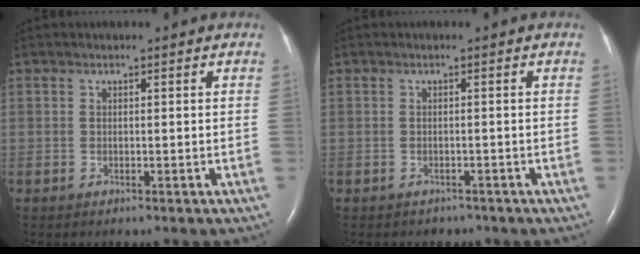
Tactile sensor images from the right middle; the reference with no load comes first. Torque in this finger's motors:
{"motor_torque": [-0.05, 0.05, -0.05, -0.01]}